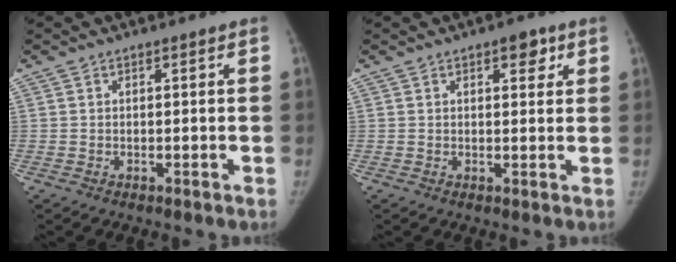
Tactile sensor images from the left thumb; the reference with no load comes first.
{"total": 3.6, "force": [1.9, 1.8, 2.4], "torque": [-0.012, -0.004, 0.021]}